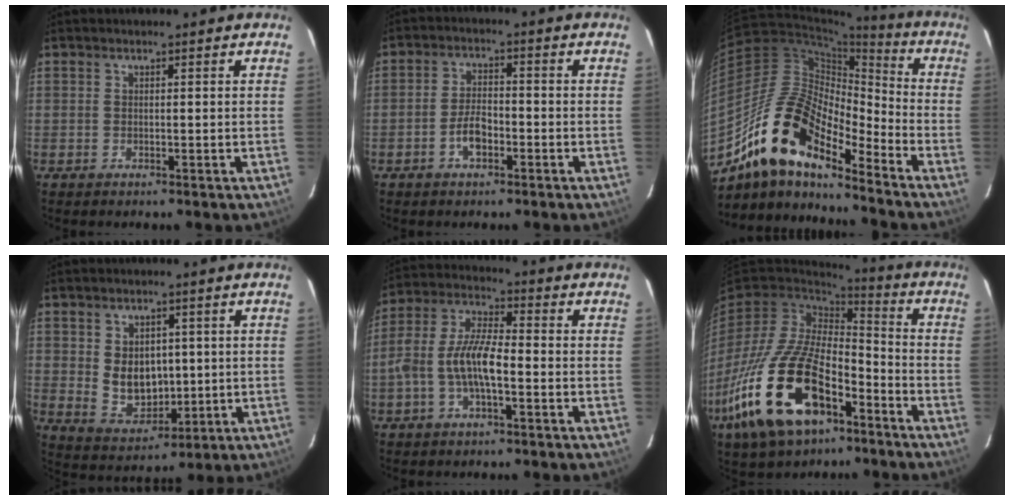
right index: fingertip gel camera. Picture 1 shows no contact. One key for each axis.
{"total": 4.7, "fx": -2.3, "fy": 2.3, "fz": 3.5, "tx": -0.072, "ty": 0.007, "tz": -0.040}
{"total": 17.8, "fx": -12.5, "fy": 6.0, "fz": 11.2, "tx": -0.196, "ty": -0.004, "tz": -0.250}
{"total": 8.5, "fx": 0.8, "fy": 6.5, "fz": 5.4, "tx": -0.100, "ty": -0.003, "tz": 0.038}
{"total": 9.4, "fx": -2.7, "fy": 3.2, "fz": 8.4, "tx": -0.181, "ty": 0.012, "tz": -0.053}
{"total": 24.2, "fx": -12.3, "fy": 12.4, "fz": 16.8, "tx": -0.358, "ty": -0.025, "tz": -0.213}